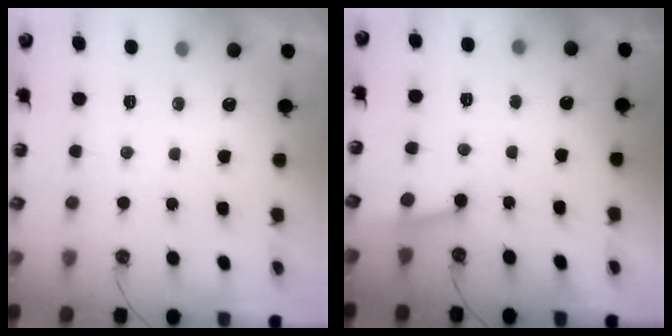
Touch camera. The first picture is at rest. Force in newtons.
{"total": 3.5, "press": 3.5, "slide": 0.3}